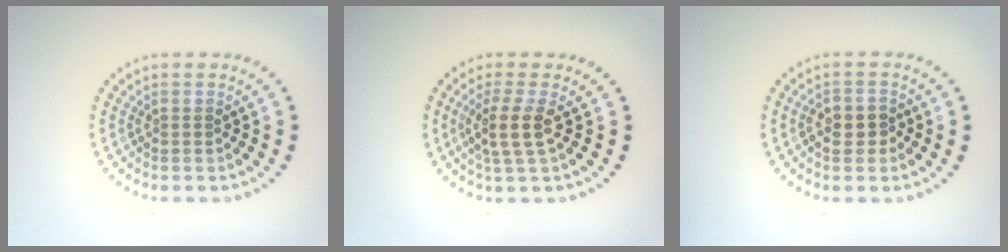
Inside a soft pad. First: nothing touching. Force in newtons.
{"total": 2.7, "press": 2.3, "slide": 1.5}
{"total": 1.8, "press": 1.7, "slide": 0.5}